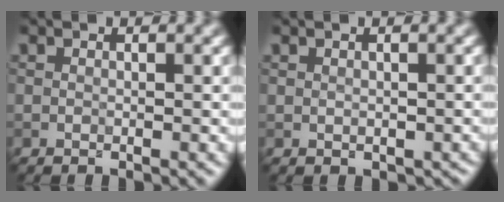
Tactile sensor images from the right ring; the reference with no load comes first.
{"total": 1.1, "force": [0.3, 0.8, 0.6], "torque": [-0.009, -0.002, 0.010]}